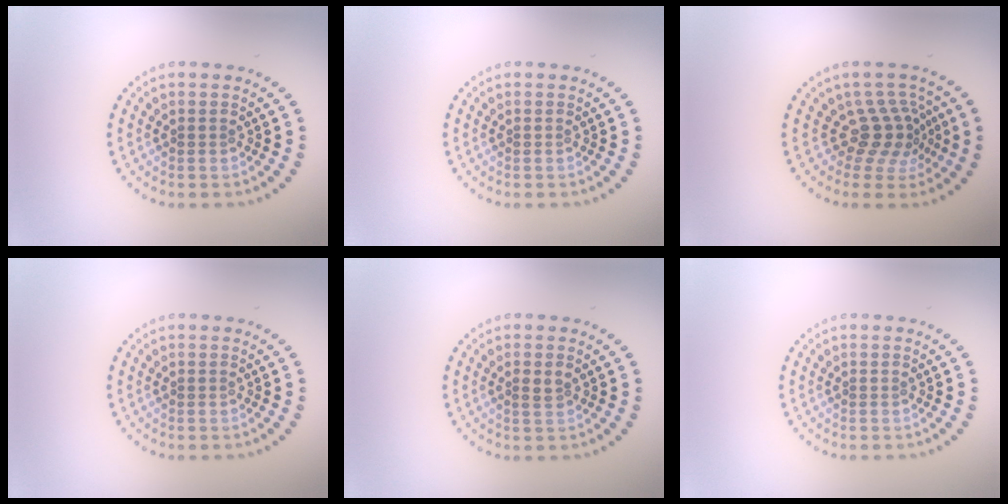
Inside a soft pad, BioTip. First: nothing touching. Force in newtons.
{"total": 0.0}
{"total": 3.4, "press": 2.4, "slide": 2.5}
{"total": 0.0}
{"total": 1.0, "press": 1.0, "slide": 0.2}
{"total": 0.0}